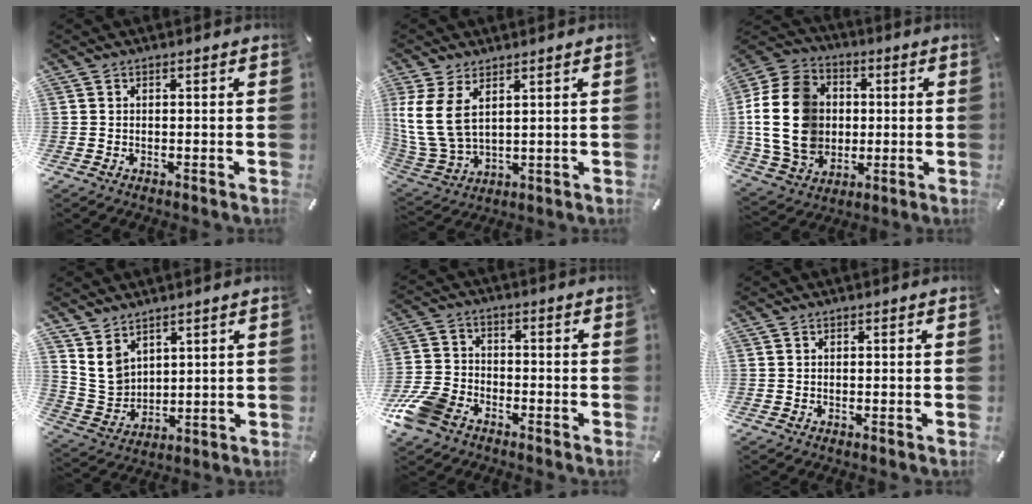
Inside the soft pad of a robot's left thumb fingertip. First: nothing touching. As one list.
[{"total": 10.4, "force": [4.1, 6.2, 7.3], "torque": [-0.189, -0.021, 0.075]}, {"total": 19.2, "force": [0.1, 15.7, 11.1], "torque": [-0.243, 0.008, 0.002]}, {"total": 7.7, "force": [4.6, 5.8, 2.2], "torque": [-0.085, -0.026, 0.089]}, {"total": 10.0, "force": [-6.4, 6.1, 4.8], "torque": [-0.110, 0.029, -0.121]}, {"total": 0.0}]